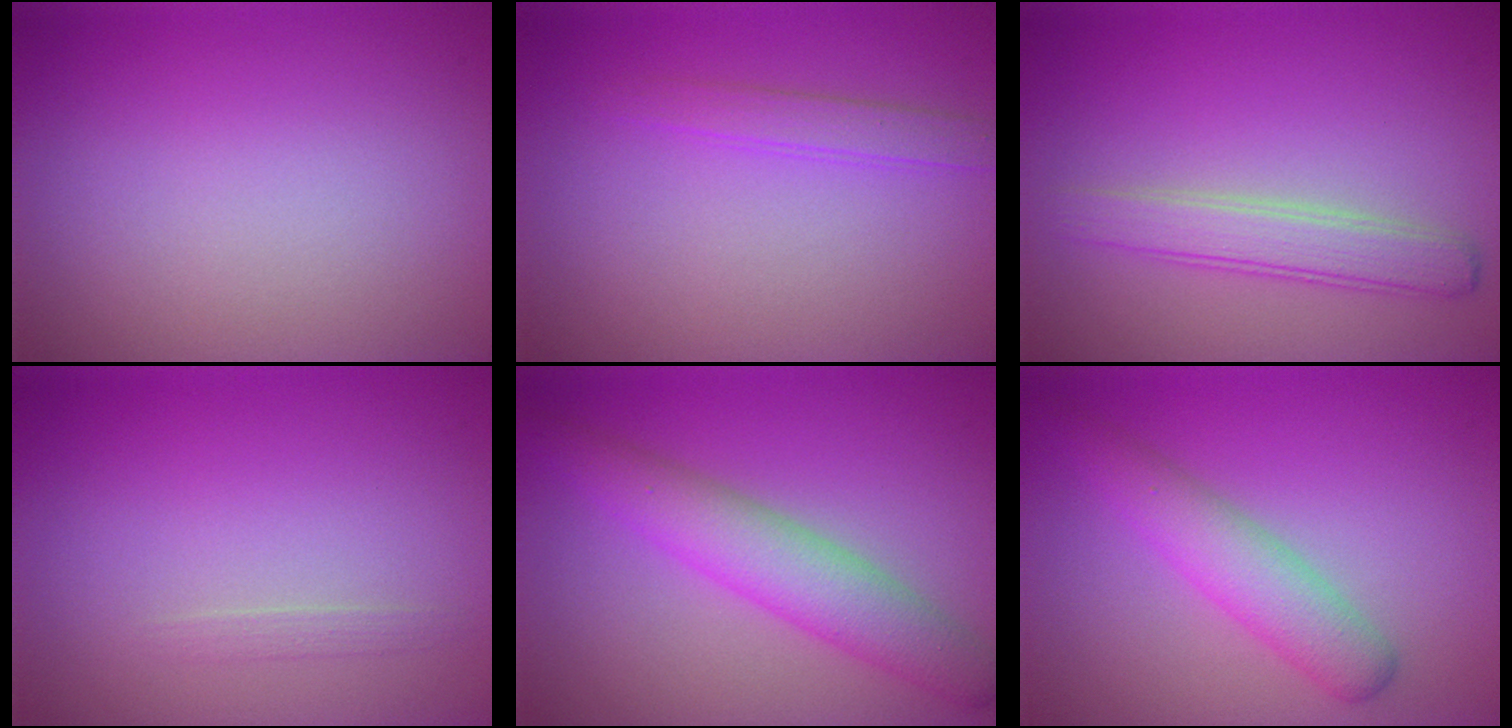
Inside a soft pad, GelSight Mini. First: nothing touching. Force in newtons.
{"total": 1.7, "press": 1.7, "slide": 0.1}
{"total": 3.0, "press": 3.0, "slide": 0.1}
{"total": 0.6, "press": 0.6, "slide": 0.0}
{"total": 4.9, "press": 4.9, "slide": 0.0}
{"total": 3.8, "press": 3.8, "slide": 0.1}